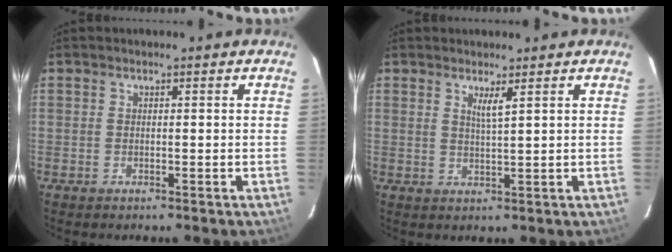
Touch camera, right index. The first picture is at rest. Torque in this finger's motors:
{"motor_torque": [-0.20, -0.01, -0.02, 0.01]}